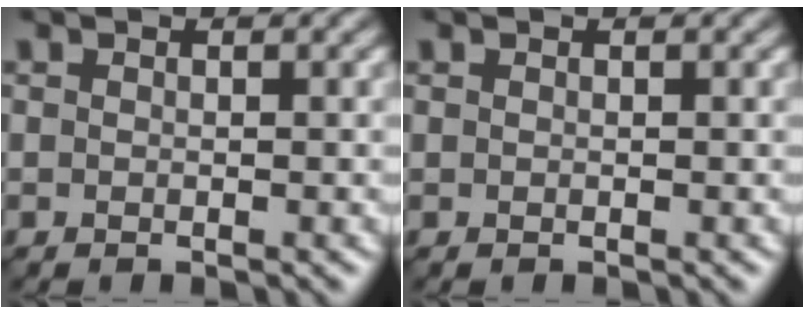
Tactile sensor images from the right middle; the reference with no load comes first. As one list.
[{"total": 0.0}]